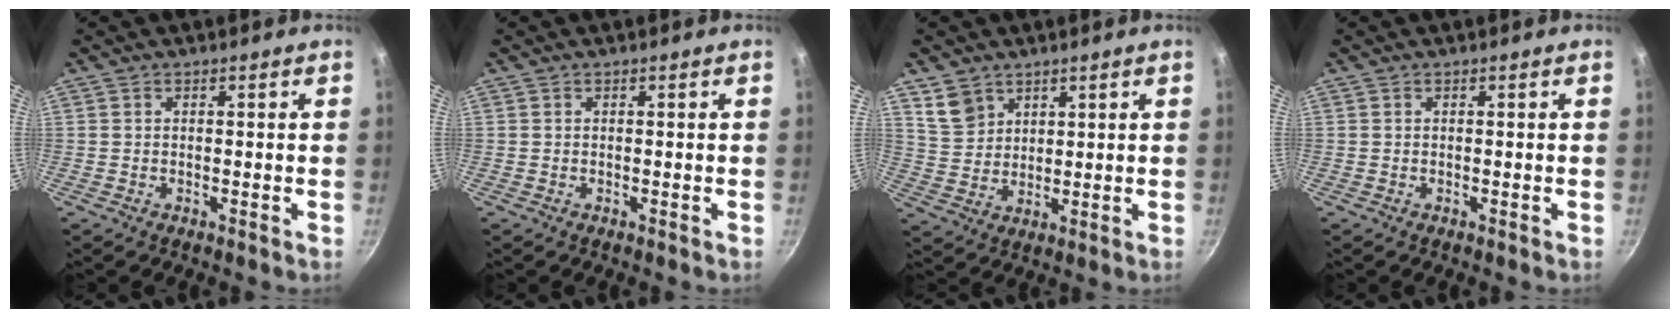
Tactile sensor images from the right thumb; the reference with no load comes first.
{"total": 0.0}
{"total": 6.1, "force": [3.9, 4.4, 1.8], "torque": [-0.014, -0.010, 0.084]}
{"total": 0.0}